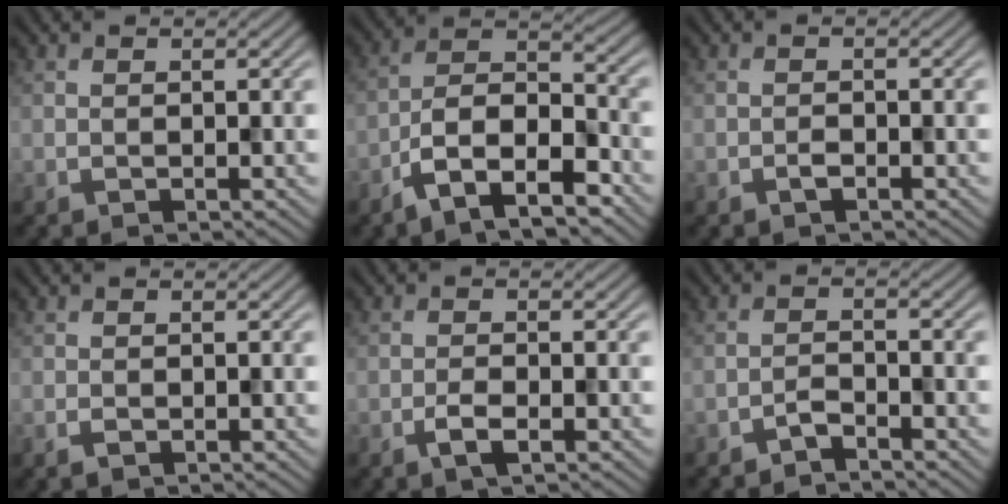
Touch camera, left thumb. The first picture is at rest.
{"total": 9.6, "force": [-6.3, 3.5, 6.4], "torque": [-0.111, 0.005, -0.131]}
{"total": 1.0, "force": [-0.7, 0.5, 0.7], "torque": [-0.012, 0.003, -0.014]}
{"total": 0.9, "force": [-0.4, 0.6, 0.5], "torque": [-0.013, -0.002, -0.009]}
{"total": 2.2, "force": [-1.1, 0.8, 1.7], "torque": [-0.037, 0.001, -0.025]}
{"total": 1.8, "force": [-1.6, 0.3, 0.7], "torque": [-0.012, 0.007, -0.038]}